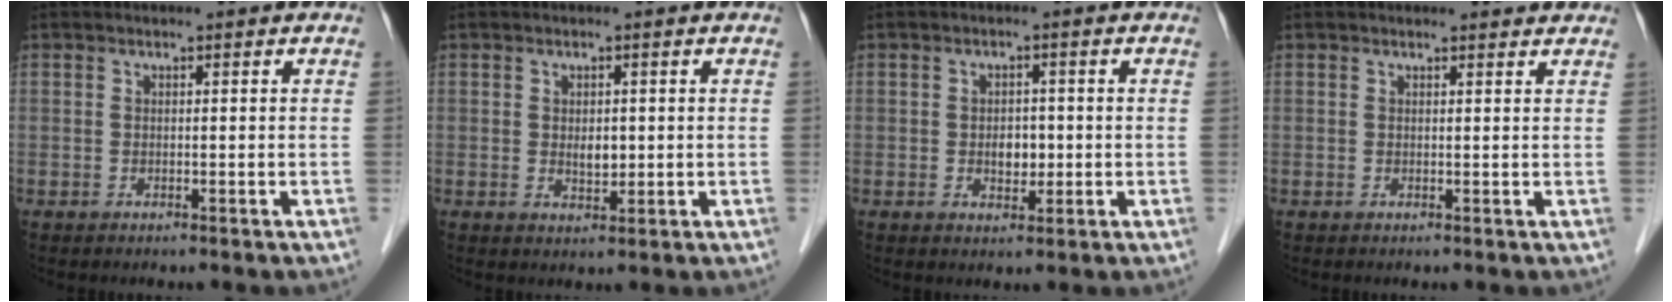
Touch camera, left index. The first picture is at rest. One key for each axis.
{"total": 2.2, "fx": 0.3, "fy": 1.3, "fz": 1.8, "tx": -0.030, "ty": -0.003, "tz": 0.007}
{"total": 2.9, "fx": -0.3, "fy": 2.0, "fz": 2.1, "tx": -0.031, "ty": 0.003, "tz": -0.001}
{"total": 3.0, "fx": 2.9, "fy": 0.4, "fz": 0.3, "tx": -0.009, "ty": 0.002, "tz": 0.025}